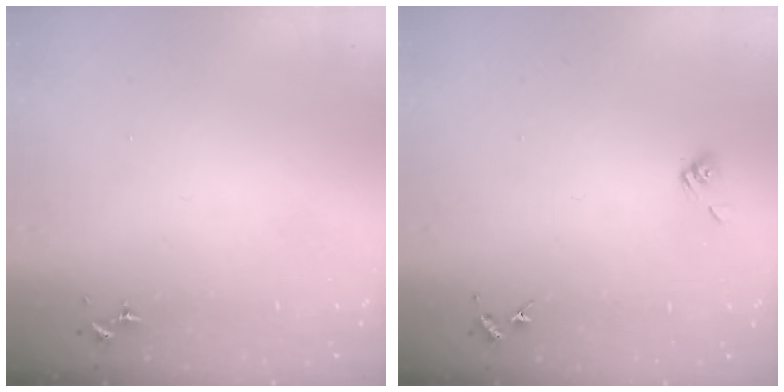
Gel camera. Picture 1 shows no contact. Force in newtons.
{"total": 5.4, "press": 5.0, "slide": 2.2}